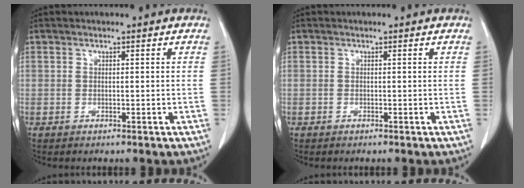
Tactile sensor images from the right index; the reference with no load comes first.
{"total": 0.0}